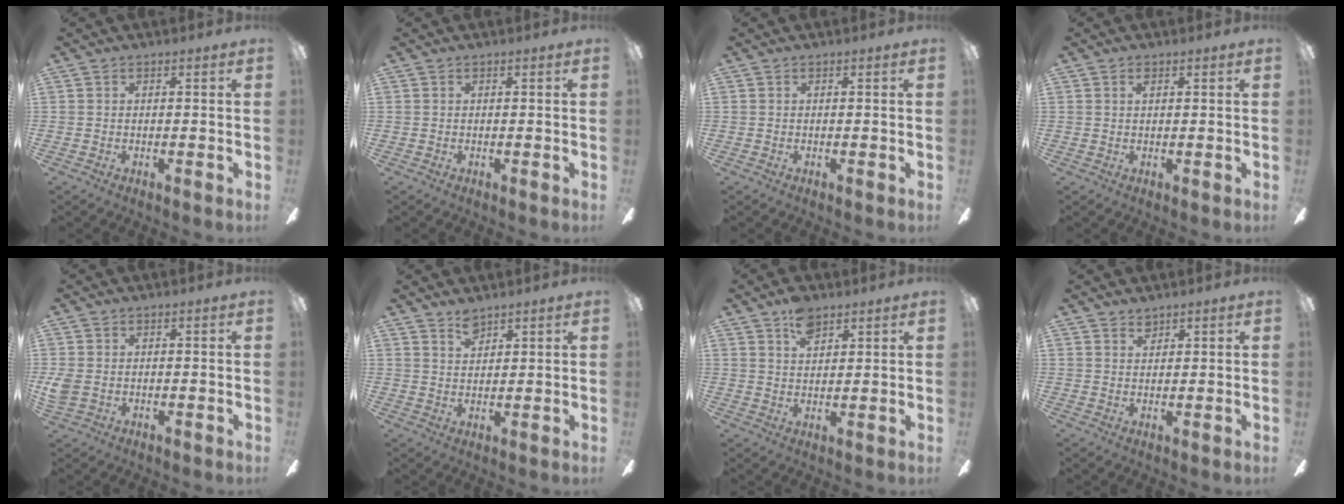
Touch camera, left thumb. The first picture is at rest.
{"total": 0.0}
{"total": 0.0}
{"total": 1.1, "force": [0.7, 0.5, 0.7], "torque": [-0.017, 0.002, 0.012]}
{"total": 2.9, "force": [0.1, 2.3, 1.9], "torque": [-0.041, 0.002, 0.003]}
{"total": 3.6, "force": [3.2, 1.4, 1.1], "torque": [-0.019, -0.014, 0.058]}
{"total": 6.1, "force": [4.1, 3.3, 3.1], "torque": [-0.049, -0.009, 0.072]}
{"total": 2.1, "force": [1.9, 0.9, 0.4], "torque": [-0.001, -0.006, 0.035]}